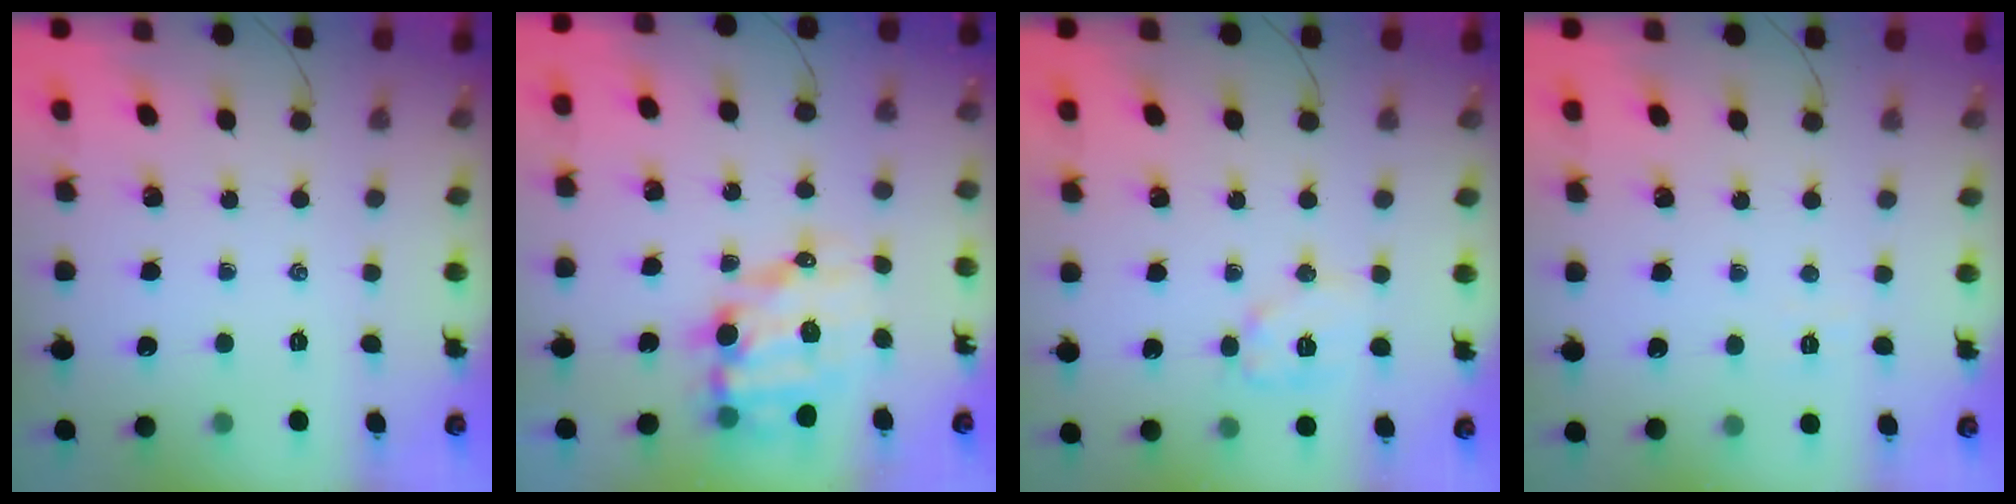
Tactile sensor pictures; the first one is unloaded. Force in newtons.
{"total": 12.5, "press": 12.2, "slide": 2.8}
{"total": 9.1, "press": 9.1, "slide": 0.4}
{"total": 2.8, "press": 2.7, "slide": 0.8}